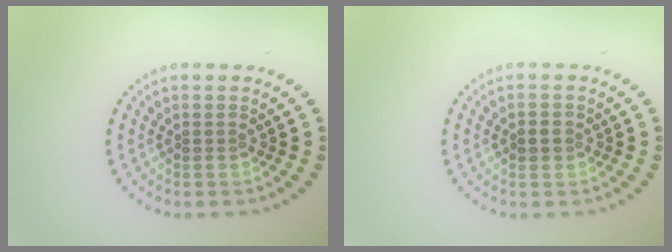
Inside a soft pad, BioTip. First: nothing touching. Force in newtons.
{"total": 1.4, "press": 1.4, "slide": 0.2}